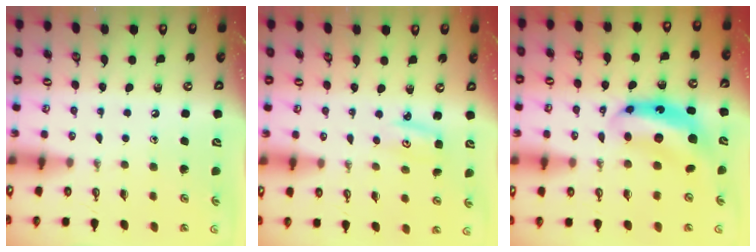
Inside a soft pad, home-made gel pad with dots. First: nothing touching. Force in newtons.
{"total": 3.9, "press": 3.9, "slide": 0.4}
{"total": 8.1, "press": 8.0, "slide": 1.0}